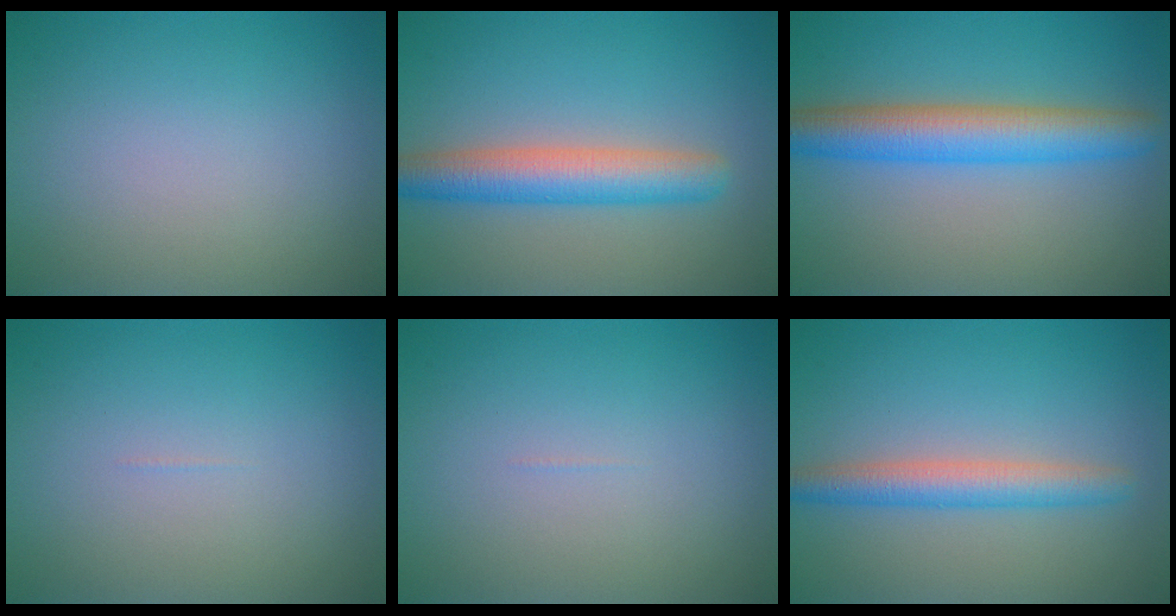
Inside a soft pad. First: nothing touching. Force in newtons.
{"total": 5.1, "press": 5.1, "slide": 0.1}
{"total": 6.1, "press": 6.1, "slide": 0.1}
{"total": 0.0}
{"total": 0.0}
{"total": 3.4, "press": 3.4, "slide": 0.1}